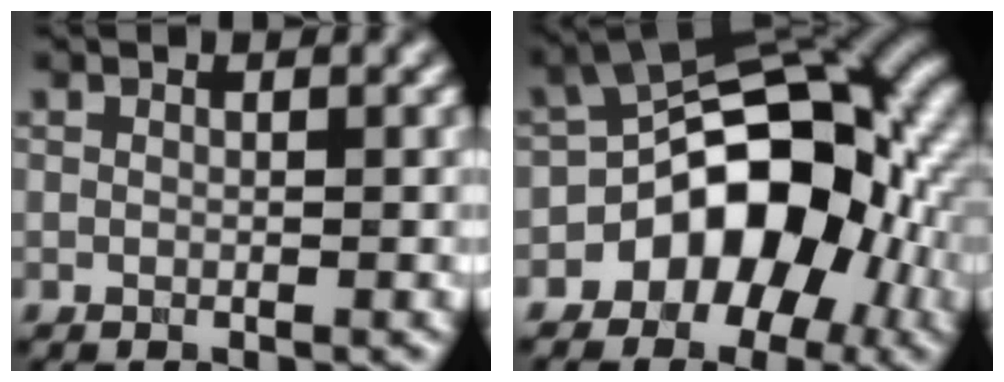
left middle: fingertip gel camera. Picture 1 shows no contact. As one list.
[{"total": 11.3, "force": [-3.2, 7.4, 7.9], "torque": [-0.089, 0.018, -0.061]}]